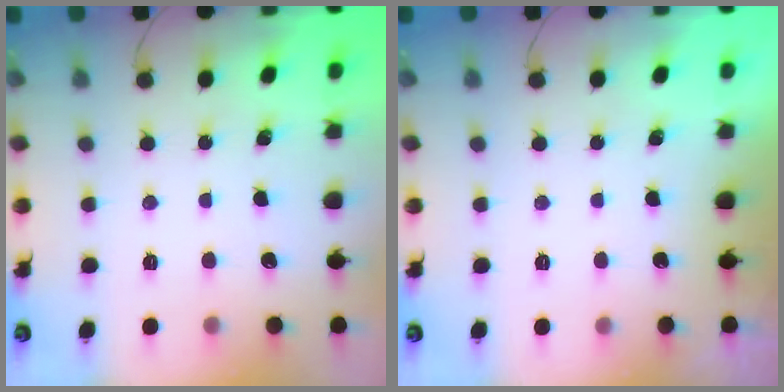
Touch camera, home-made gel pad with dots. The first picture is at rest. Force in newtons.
{"total": 0.0}